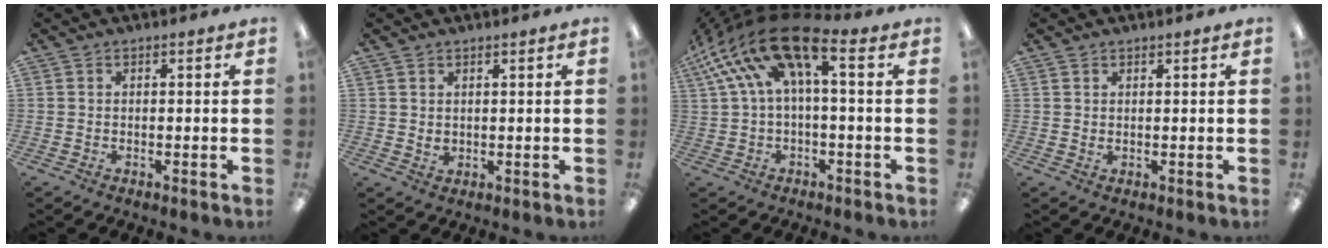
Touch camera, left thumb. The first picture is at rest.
{"total": 1.9, "force": [1.1, 1.3, 0.8], "torque": [-0.010, -0.002, 0.019]}
{"total": 17.2, "force": [6.0, 6.5, 14.7], "torque": [-0.308, -0.027, 0.100]}
{"total": 1.0, "force": [0.7, 0.4, 0.6], "torque": [-0.013, 0.000, 0.012]}